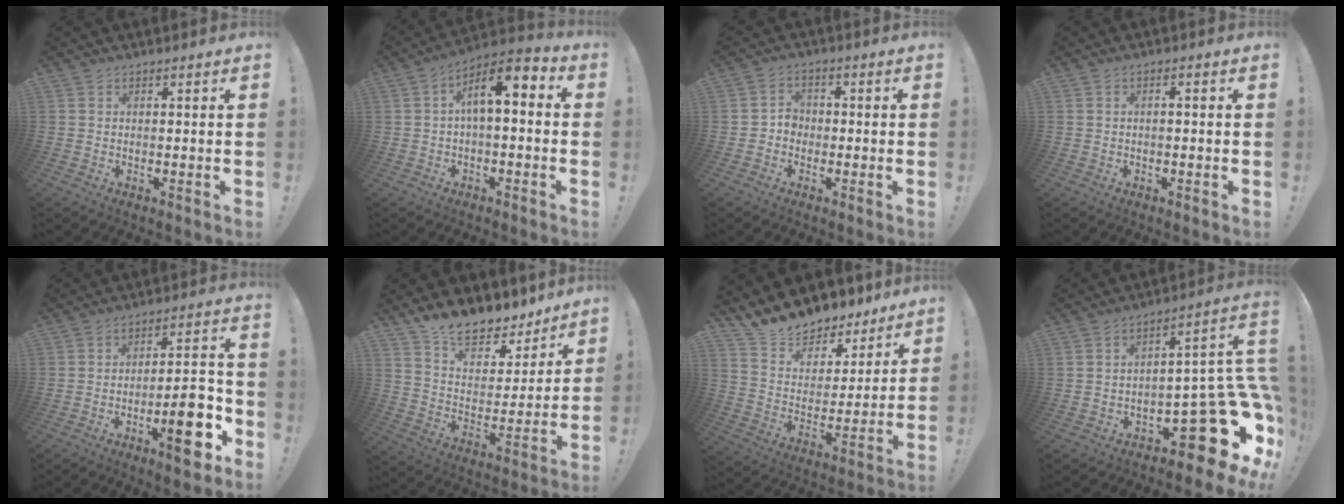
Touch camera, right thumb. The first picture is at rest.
{"total": 9.1, "force": [1.8, 3.5, 8.3], "torque": [-0.132, -0.007, 0.033]}
{"total": 3.6, "force": [-1.6, 2.8, 1.5], "torque": [-0.026, 0.011, -0.029]}
{"total": 1.4, "force": [-0.9, 0.0, 1.1], "torque": [-0.022, 0.004, -0.016]}
{"total": 13.4, "force": [-6.4, 4.3, 11.0], "torque": [-0.132, 0.035, -0.099]}
{"total": 12.5, "force": [11.0, 4.4, 3.9], "torque": [-0.070, -0.096, 0.197]}
{"total": 12.4, "force": [11.4, 4.6, 1.6], "torque": [-0.043, -0.106, 0.206]}
{"total": 20.4, "force": [-8.7, 7.9, 16.7], "torque": [-0.183, 0.031, -0.126]}